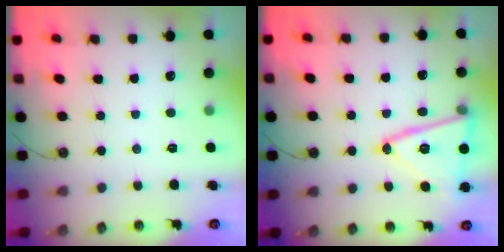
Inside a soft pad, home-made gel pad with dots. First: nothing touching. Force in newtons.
{"total": 16.1, "press": 15.9, "slide": 2.6}